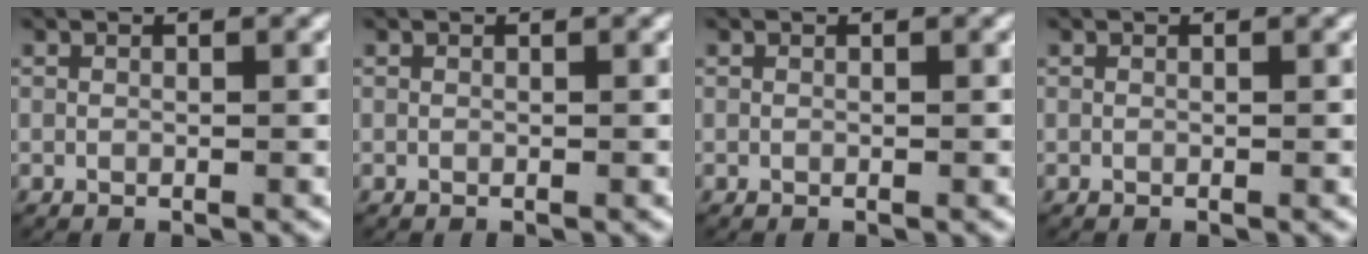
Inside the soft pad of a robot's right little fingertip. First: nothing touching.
{"total": 0.0}
{"total": 0.0}
{"total": 0.0}